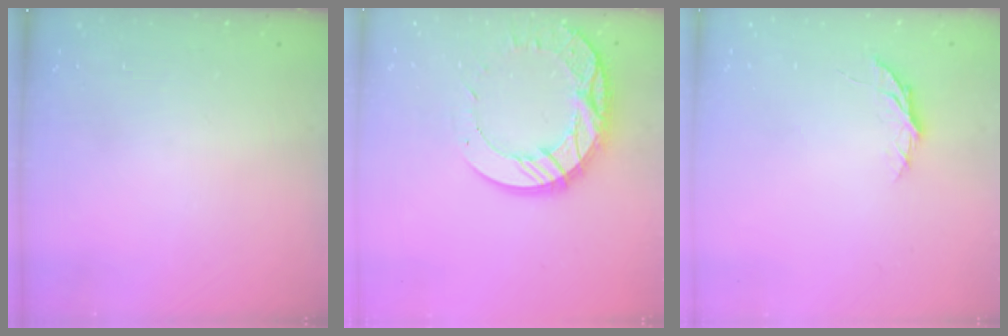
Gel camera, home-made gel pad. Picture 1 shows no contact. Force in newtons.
{"total": 16.6, "press": 16.5, "slide": 1.3}
{"total": 5.1, "press": 5.1, "slide": 0.4}